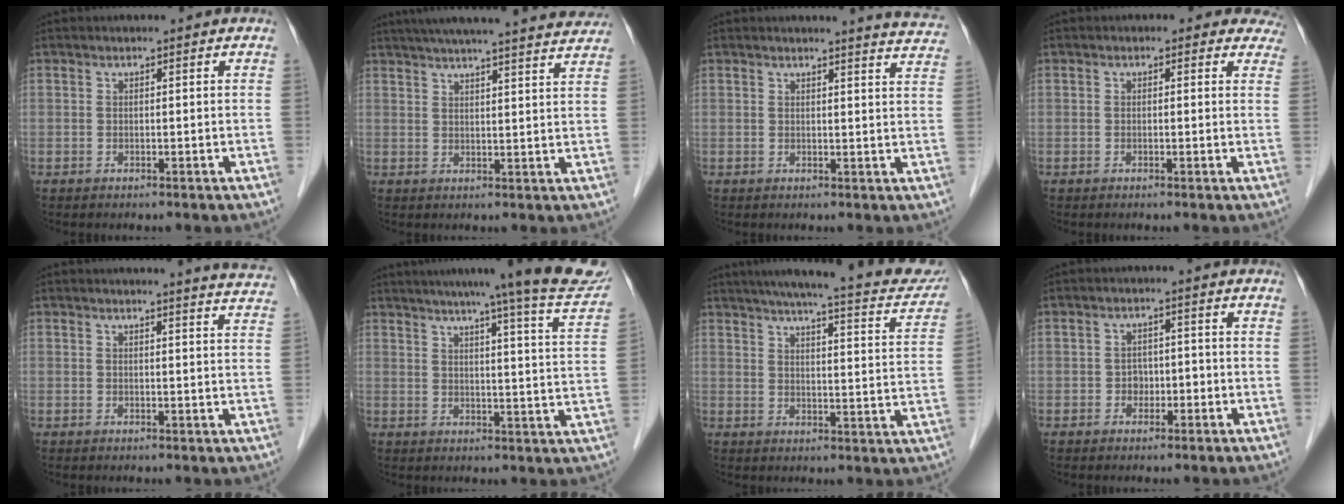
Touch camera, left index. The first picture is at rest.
{"total": 24.8, "force": [22.7, 1.5, 10.0], "torque": [-0.159, -0.005, 0.285]}
{"total": 7.4, "force": [7.3, -0.1, 1.2], "torque": [-0.008, -0.043, 0.057]}
{"total": 3.5, "force": [2.6, 2.4, 0.5], "torque": [0.020, -0.005, 0.003]}
{"total": 8.6, "force": [8.4, -0.4, 2.1], "torque": [-0.019, -0.041, 0.071]}
{"total": 21.9, "force": [19.4, -0.3, 10.1], "torque": [-0.138, -0.053, 0.226]}
{"total": 22.9, "force": [19.5, 3.4, 11.4], "torque": [-0.161, -0.011, 0.234]}
{"total": 2.4, "force": [-1.0, 1.9, 1.1], "torque": [-0.012, 0.007, -0.014]}